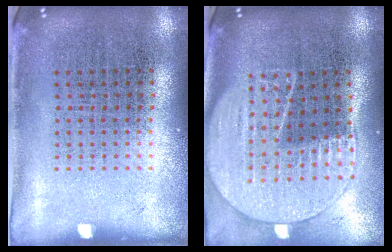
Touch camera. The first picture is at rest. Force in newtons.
{"total": 2.0, "press": 1.8, "slide": 0.8}